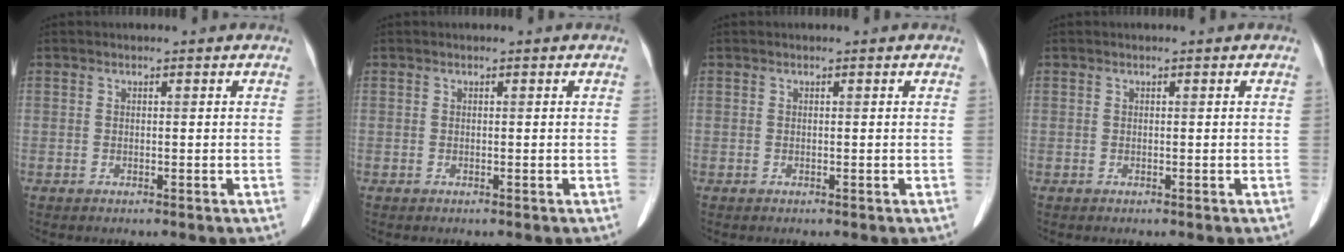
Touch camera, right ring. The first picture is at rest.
{"total": 0.0}
{"total": 0.0}
{"total": 0.0}